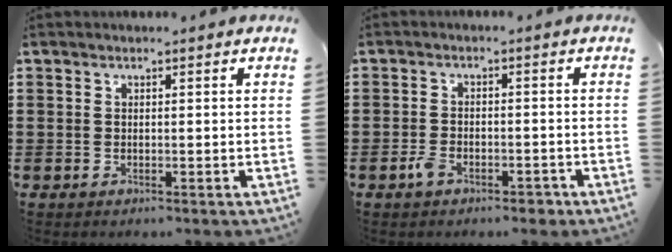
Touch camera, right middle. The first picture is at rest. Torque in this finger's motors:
{"motor_torque": [0.75, -0.53, 0.03, 0.04]}